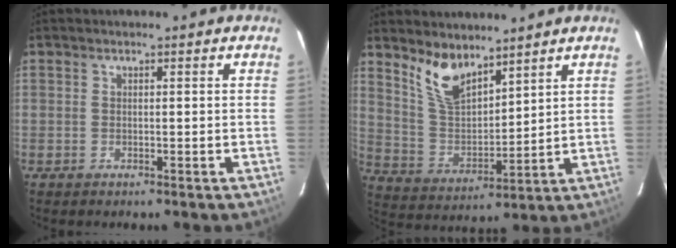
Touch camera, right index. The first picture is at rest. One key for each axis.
{"total": 9.6, "fx": 7.2, "fy": 3.7, "fz": 5.1, "tx": -0.100, "ty": -0.001, "tz": 0.151}